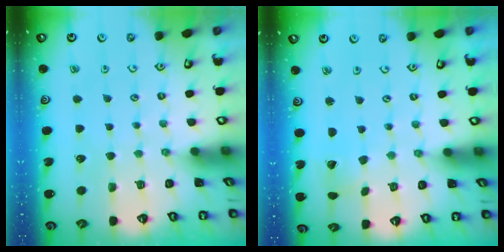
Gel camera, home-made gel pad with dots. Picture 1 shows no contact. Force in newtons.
{"total": 1.7, "press": 1.7, "slide": 0.1}